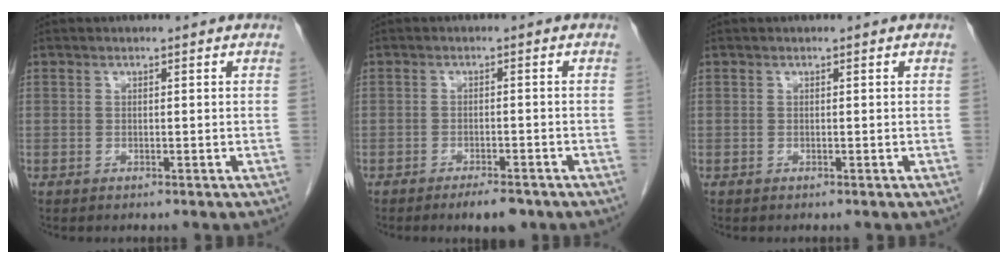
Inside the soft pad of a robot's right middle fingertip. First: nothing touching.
{"total": 3.9, "force": [-2.9, 1.1, 2.4], "torque": [-0.036, -0.002, -0.040]}
{"total": 0.0}